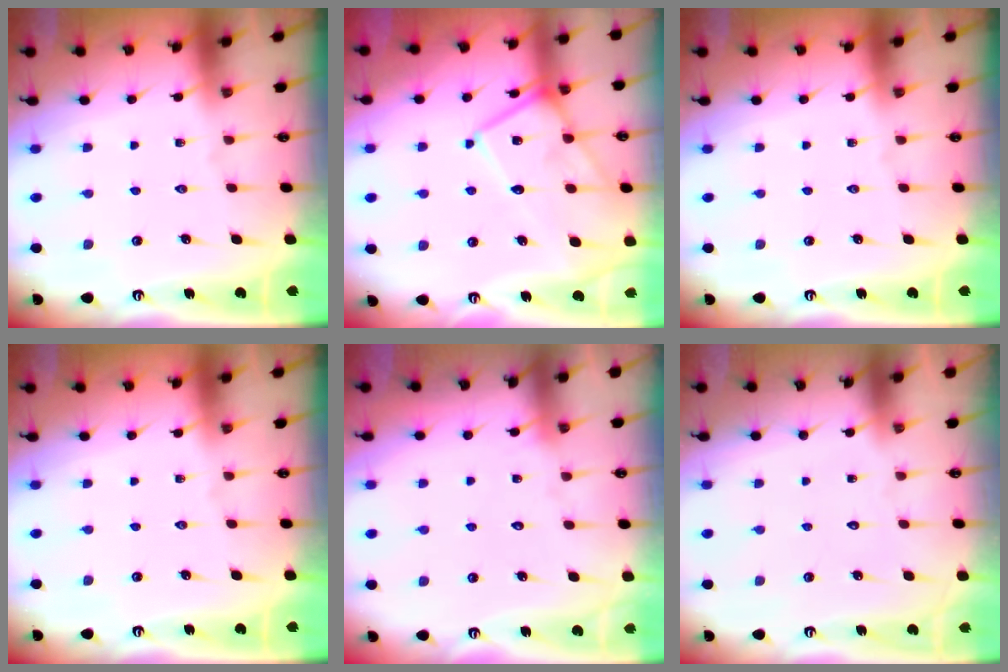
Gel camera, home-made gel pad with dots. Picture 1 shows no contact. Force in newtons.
{"total": 13.7, "press": 13.7, "slide": 1.2}
{"total": 0.0}
{"total": 0.0}
{"total": 3.1, "press": 3.1, "slide": 0.2}
{"total": 1.6, "press": 1.6, "slide": 0.1}